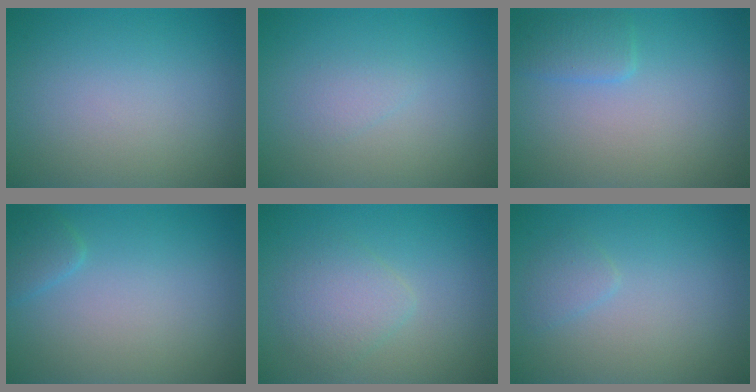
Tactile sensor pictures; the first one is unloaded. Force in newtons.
{"total": 0.9, "press": 0.9, "slide": 0.1}
{"total": 1.7, "press": 1.7, "slide": 0.3}
{"total": 1.3, "press": 1.2, "slide": 0.1}
{"total": 2.6, "press": 2.5, "slide": 0.1}
{"total": 1.1, "press": 1.1, "slide": 0.1}